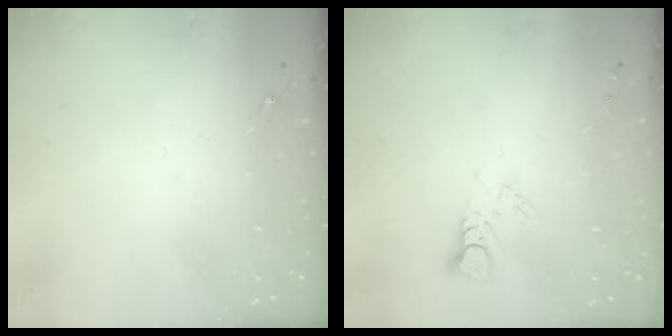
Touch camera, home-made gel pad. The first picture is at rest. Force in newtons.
{"total": 3.6, "press": 3.6, "slide": 0.2}